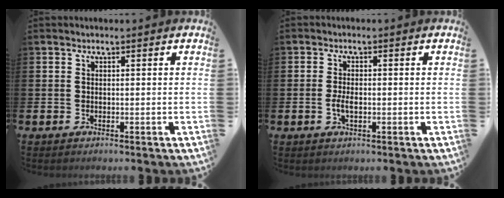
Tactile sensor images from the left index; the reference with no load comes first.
{"total": 2.3, "force": [-0.4, 1.1, 2.0], "torque": [-0.036, 0.001, -0.009]}